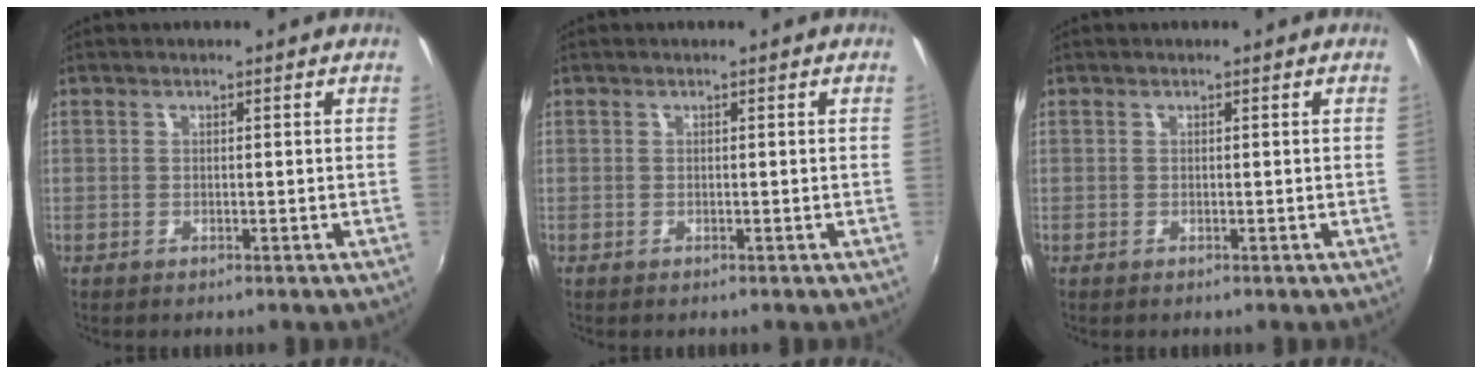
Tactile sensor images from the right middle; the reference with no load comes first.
{"total": 0.0}
{"total": 0.0}